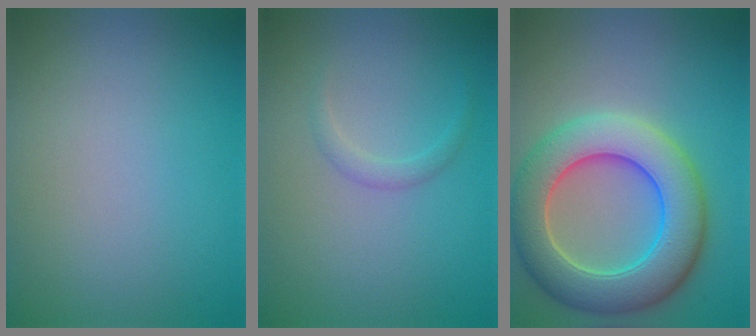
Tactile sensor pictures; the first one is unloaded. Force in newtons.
{"total": 1.1, "press": 1.1, "slide": 0.1}
{"total": 9.3, "press": 9.2, "slide": 0.7}